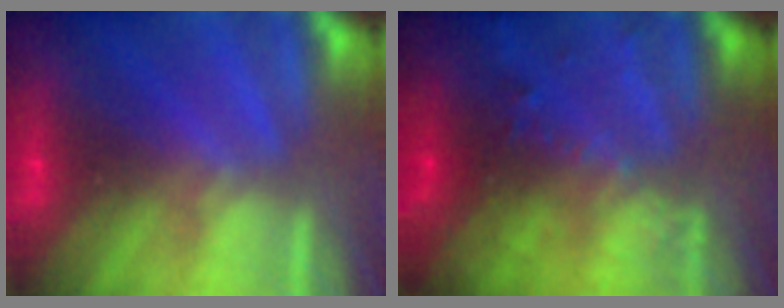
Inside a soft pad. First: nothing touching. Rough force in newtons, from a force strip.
{"total": 7.4}